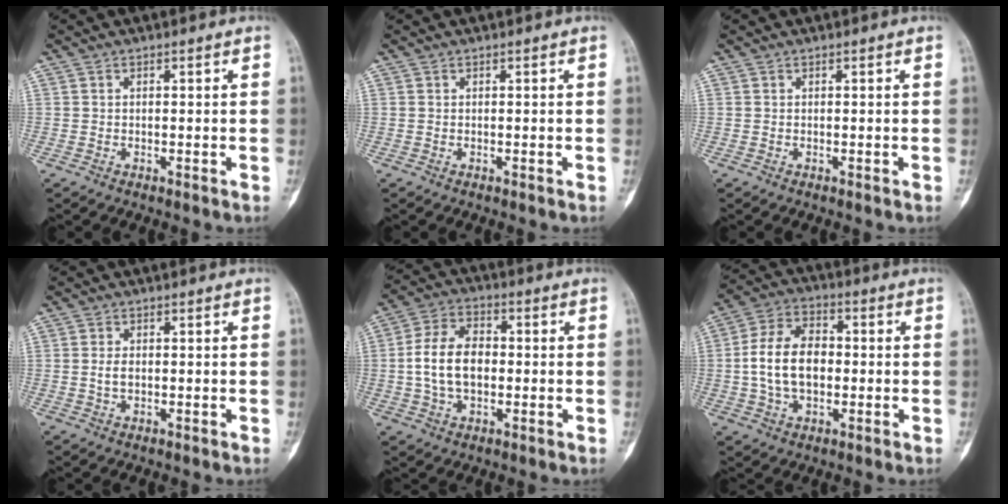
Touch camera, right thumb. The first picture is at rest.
{"total": 0.0}
{"total": 0.0}
{"total": 2.2, "force": [0.0, 1.3, 1.8], "torque": [-0.035, 0.000, 0.000]}
{"total": 11.1, "force": [-0.5, 7.2, 8.5], "torque": [-0.154, 0.021, -0.013]}
{"total": 12.6, "force": [-0.5, 8.1, 9.6], "torque": [-0.172, 0.023, -0.013]}